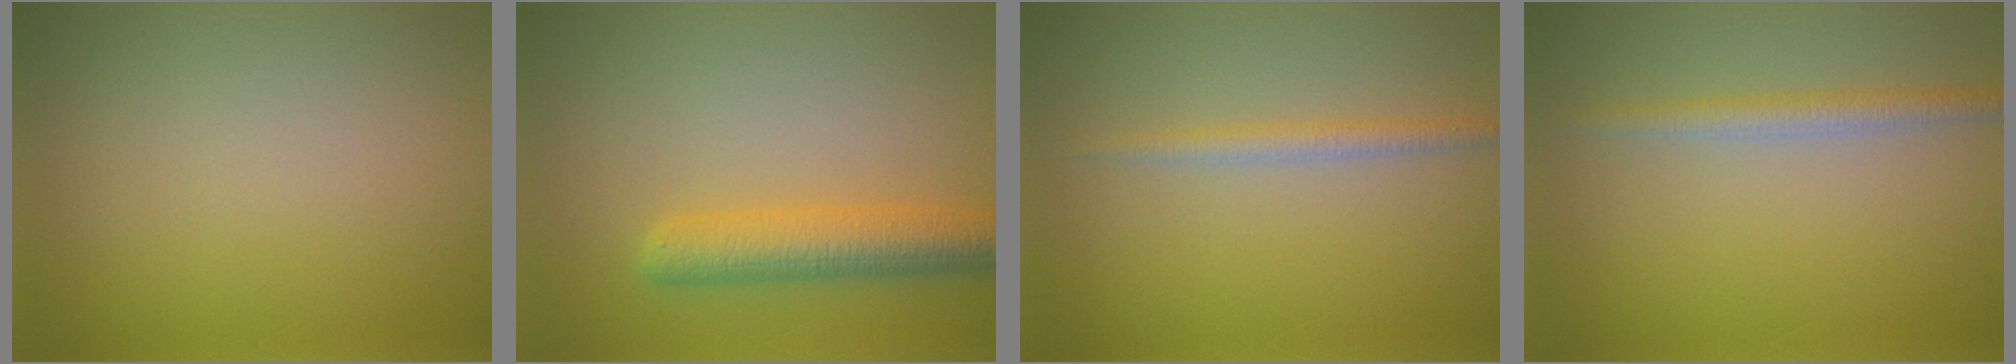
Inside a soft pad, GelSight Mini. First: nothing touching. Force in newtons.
{"total": 5.0, "press": 5.0, "slide": 0.3}
{"total": 1.7, "press": 1.7, "slide": 0.0}
{"total": 2.2, "press": 2.2, "slide": 0.0}